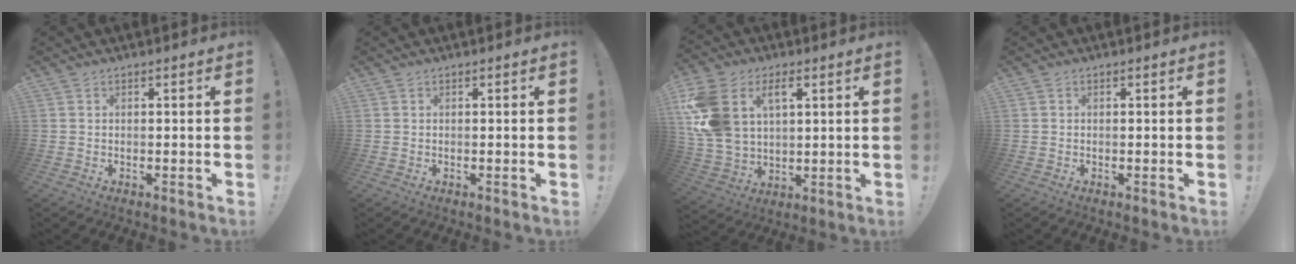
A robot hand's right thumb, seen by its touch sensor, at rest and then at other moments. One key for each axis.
{"total": 0.0}
{"total": 16.2, "fx": 5.9, "fy": 11.4, "fz": 9.9, "tx": -0.212, "ty": -0.021, "tz": 0.110}
{"total": 0.0}